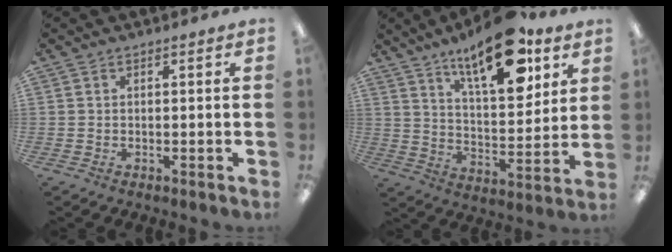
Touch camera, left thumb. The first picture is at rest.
{"total": 18.9, "force": [12.5, 7.0, 12.2], "torque": [-0.189, -0.064, 0.205]}